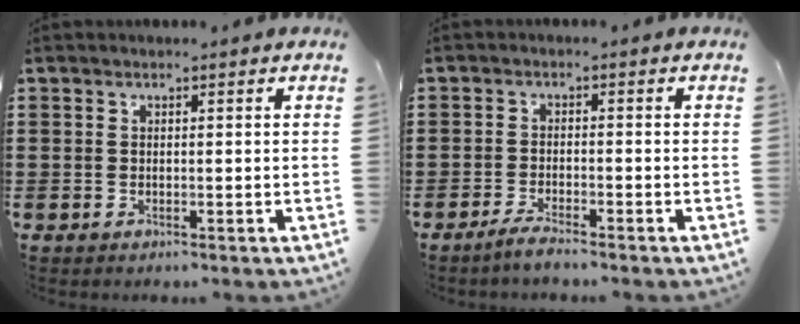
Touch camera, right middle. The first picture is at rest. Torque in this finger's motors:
{"motor_torque": [0.81, -0.23, 0.14, 0.08]}